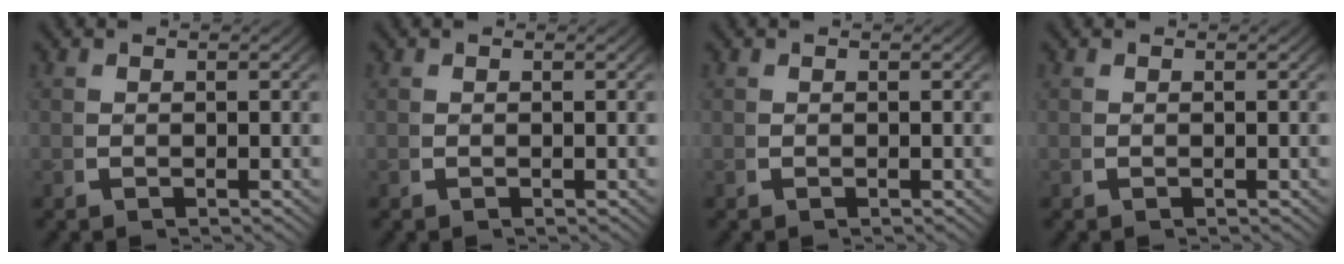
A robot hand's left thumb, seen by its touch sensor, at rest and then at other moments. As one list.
[{"total": 0.0}, {"total": 0.0}, {"total": 0.0}]